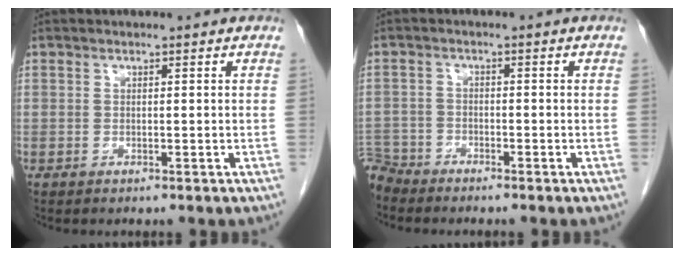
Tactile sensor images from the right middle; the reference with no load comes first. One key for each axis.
{"total": 4.3, "fx": -4.2, "fy": 0.9, "fz": -0.5, "tx": 0.017, "ty": -0.007, "tz": -0.081}